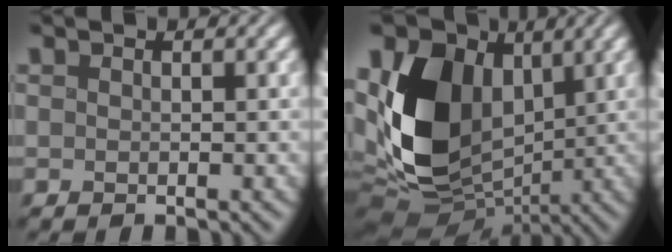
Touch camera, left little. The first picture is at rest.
{"total": 11.3, "force": [1.0, 8.1, 7.9], "torque": [-0.165, -0.005, 0.008]}